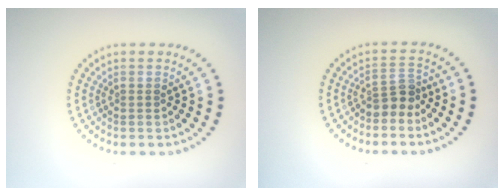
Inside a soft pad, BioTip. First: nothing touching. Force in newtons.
{"total": 2.3, "press": 1.7, "slide": 1.5}